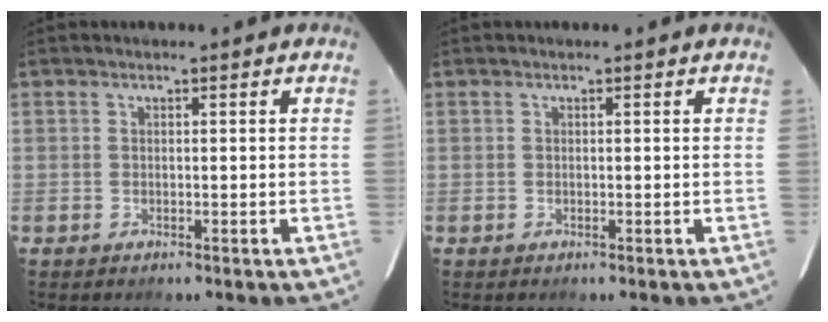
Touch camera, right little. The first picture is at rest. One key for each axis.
{"total": 0.0}